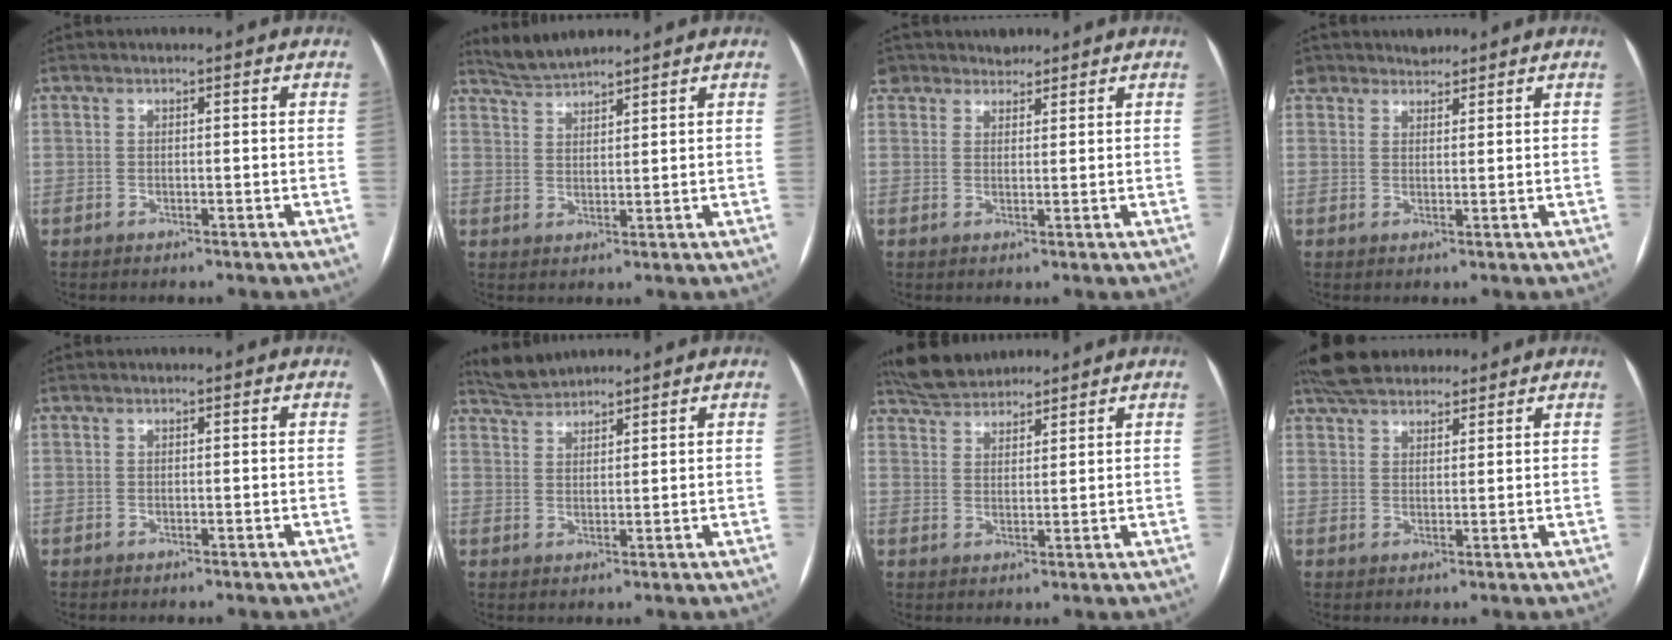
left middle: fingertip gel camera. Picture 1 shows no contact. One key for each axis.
{"total": 4.2, "fx": 4.2, "fy": -0.1, "fz": 0.6, "tx": -0.021, "ty": 0.013, "tz": 0.086}
{"total": 4.9, "fx": 4.0, "fy": 2.8, "fz": -0.4, "tx": 0.018, "ty": 0.019, "tz": 0.065}
{"total": 4.2, "fx": 3.5, "fy": 2.3, "fz": -0.3, "tx": 0.013, "ty": 0.019, "tz": 0.060}
{"total": 0.0}
{"total": 3.6, "fx": 3.6, "fy": 0.1, "fz": -0.2, "tx": -0.004, "ty": 0.016, "tz": 0.073}
{"total": 6.4, "fx": 6.0, "fy": 1.6, "fz": 1.3, "tx": -0.029, "ty": 0.028, "tz": 0.113}
{"total": 9.1, "fx": 7.8, "fy": 3.4, "fz": 3.3, "tx": -0.051, "ty": 0.033, "tz": 0.132}